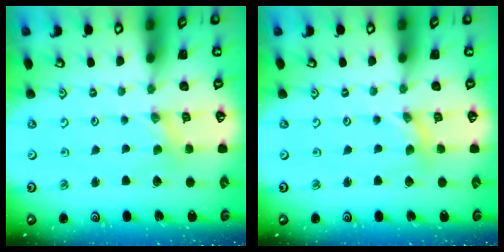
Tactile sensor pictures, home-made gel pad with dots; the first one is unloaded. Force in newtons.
{"total": 0.0}